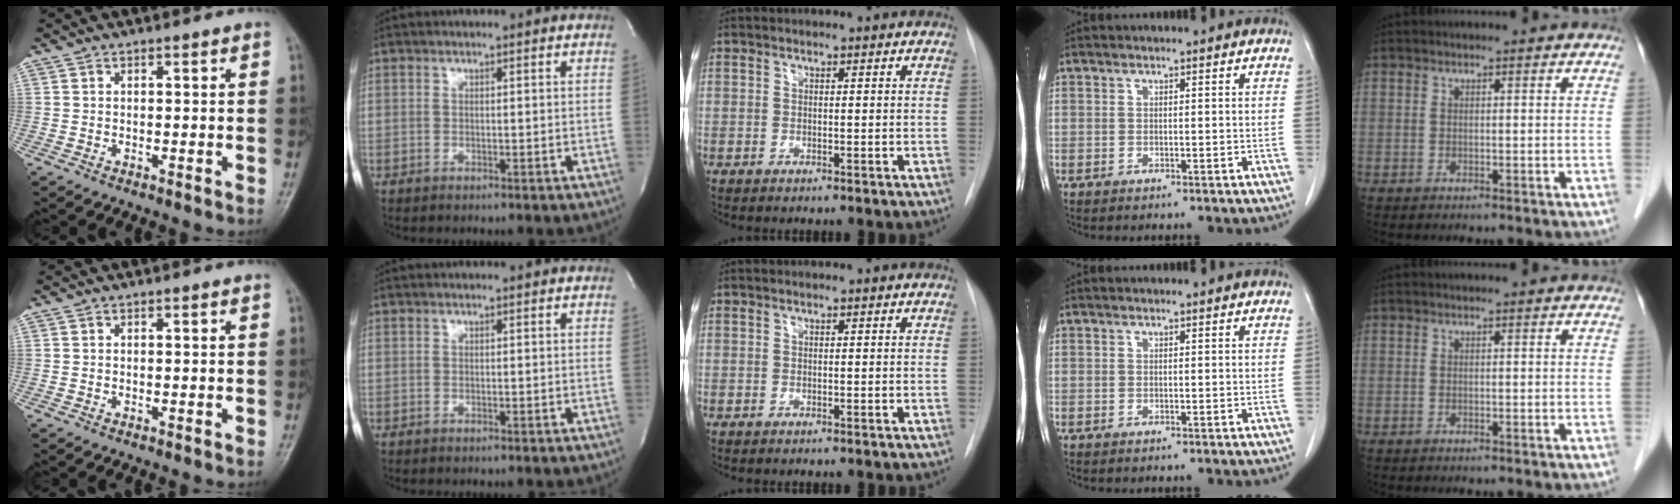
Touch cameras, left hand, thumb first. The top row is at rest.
{}